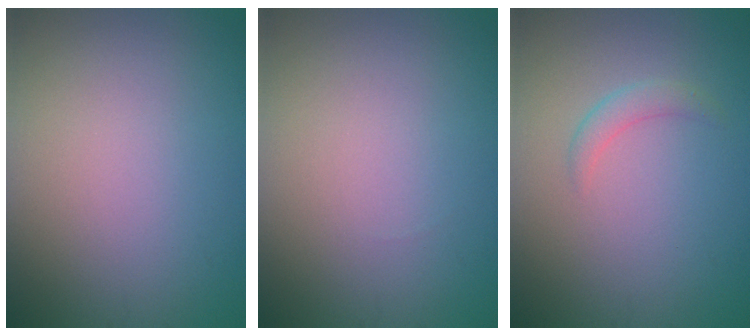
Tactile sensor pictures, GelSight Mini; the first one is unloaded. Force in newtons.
{"total": 0.0}
{"total": 1.4, "press": 1.4, "slide": 0.0}